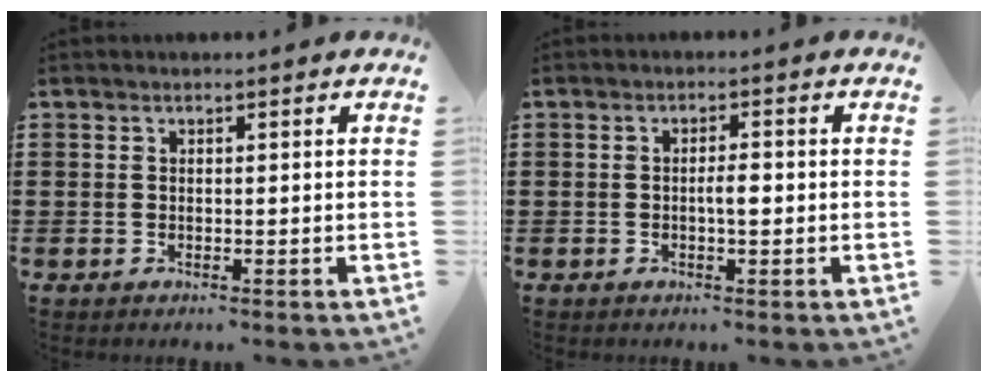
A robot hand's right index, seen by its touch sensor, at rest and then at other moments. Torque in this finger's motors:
{"motor_torque": [0.81, -0.03, 0.05, 0.09]}